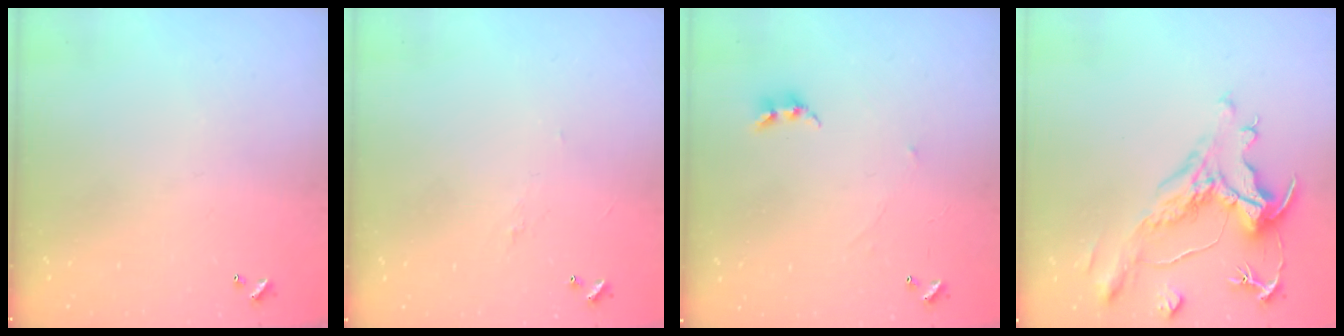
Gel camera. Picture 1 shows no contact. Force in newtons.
{"total": 1.5, "press": 1.4, "slide": 0.5}
{"total": 0.9, "press": 0.8, "slide": 0.3}
{"total": 2.0, "press": 1.0, "slide": 1.8}